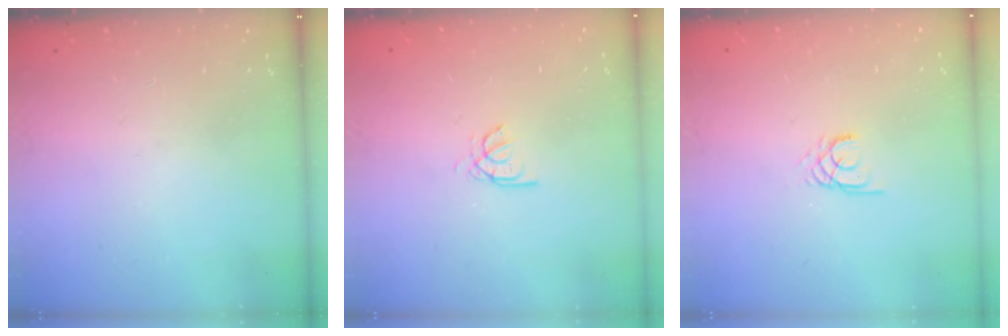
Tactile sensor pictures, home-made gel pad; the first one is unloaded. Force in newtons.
{"total": 2.4, "press": 2.4, "slide": 0.3}
{"total": 2.4, "press": 2.4, "slide": 0.1}